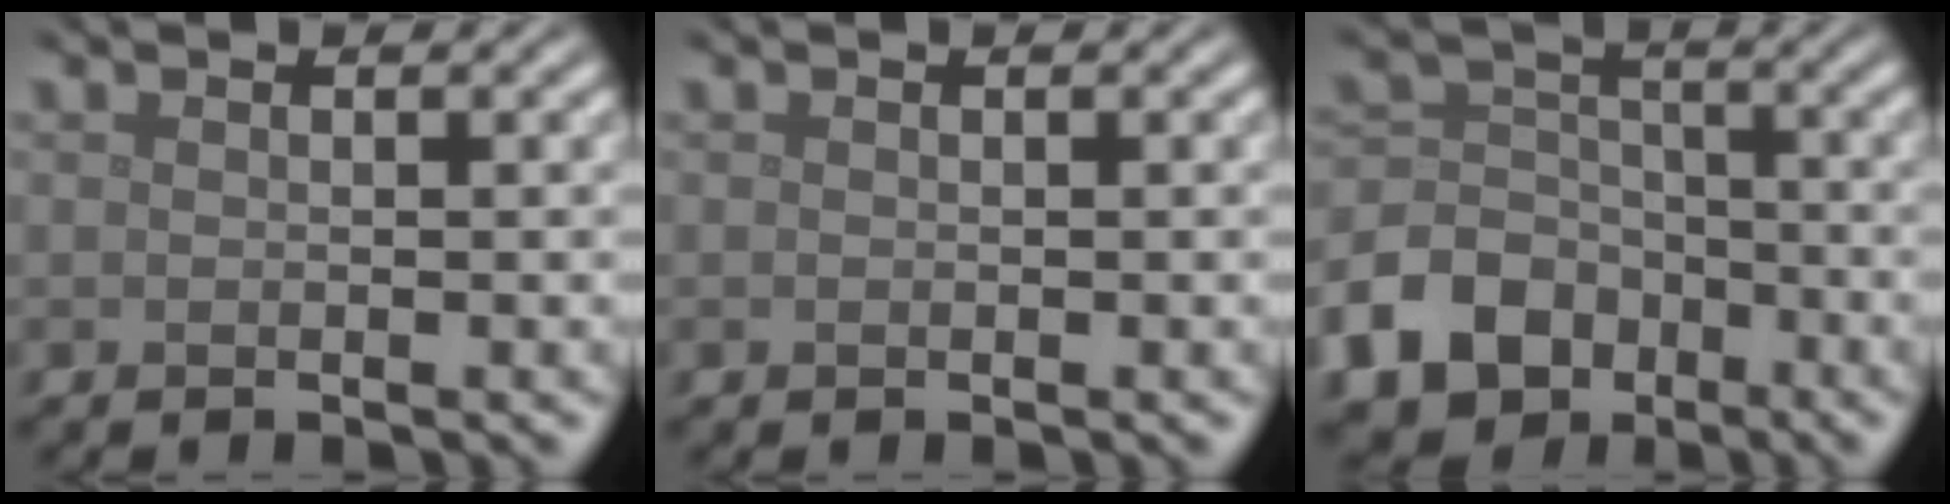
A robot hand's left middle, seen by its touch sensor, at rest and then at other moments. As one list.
[{"total": 0.0}, {"total": 9.5, "force": [-5.4, 7.2, 3.1], "torque": [-0.069, -0.018, -0.114]}]